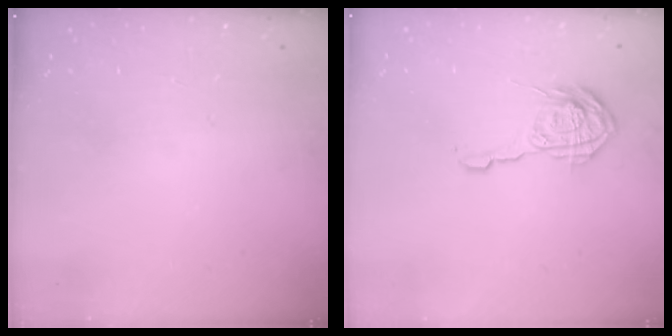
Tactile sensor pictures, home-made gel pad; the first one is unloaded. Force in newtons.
{"total": 9.9, "press": 9.9, "slide": 0.5}